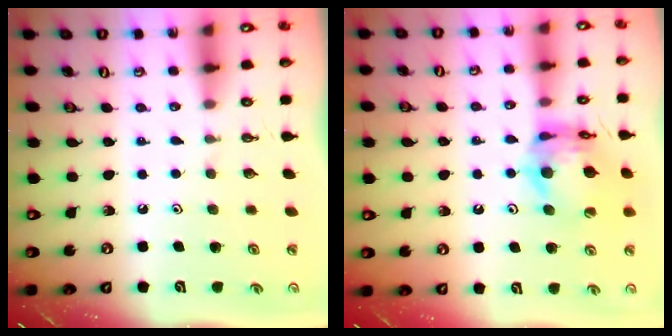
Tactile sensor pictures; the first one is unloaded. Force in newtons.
{"total": 13.1, "press": 13.0, "slide": 1.3}